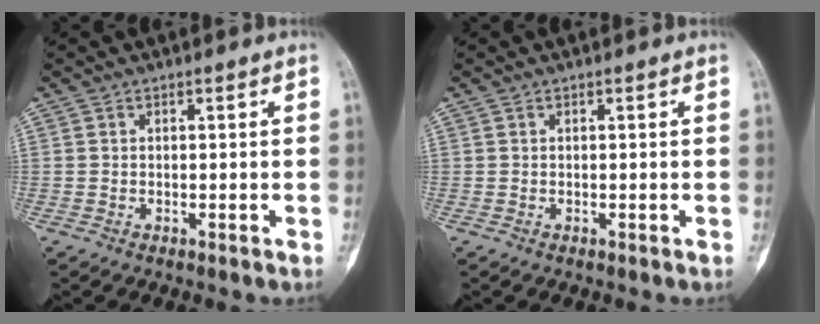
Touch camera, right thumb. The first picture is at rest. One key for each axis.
{"total": 0.0}